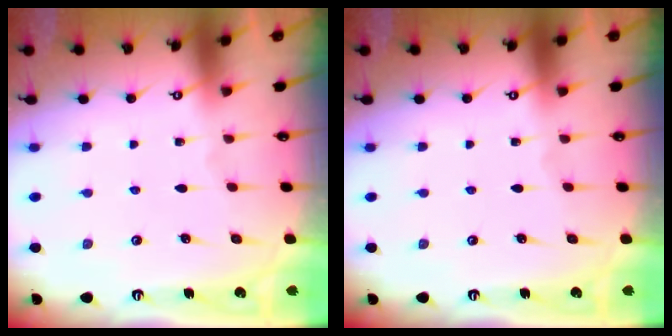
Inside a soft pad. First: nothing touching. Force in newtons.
{"total": 0.0}